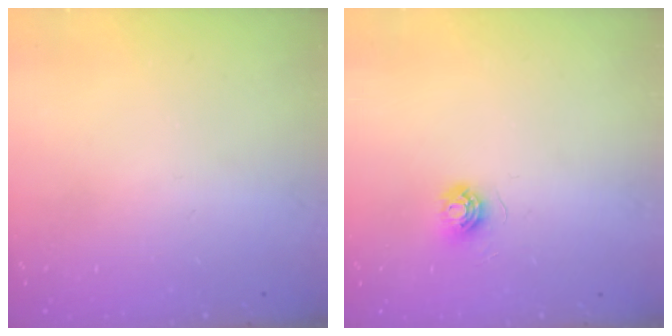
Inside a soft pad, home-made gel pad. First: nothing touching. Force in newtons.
{"total": 5.6, "press": 5.6, "slide": 0.3}